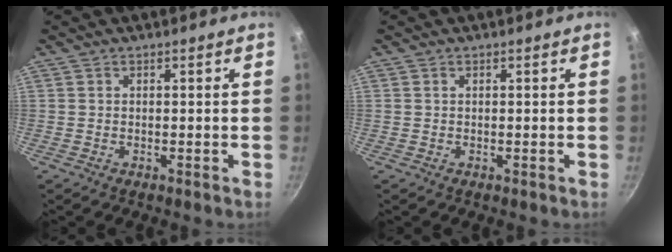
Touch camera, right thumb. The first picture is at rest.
{"total": 0.0}